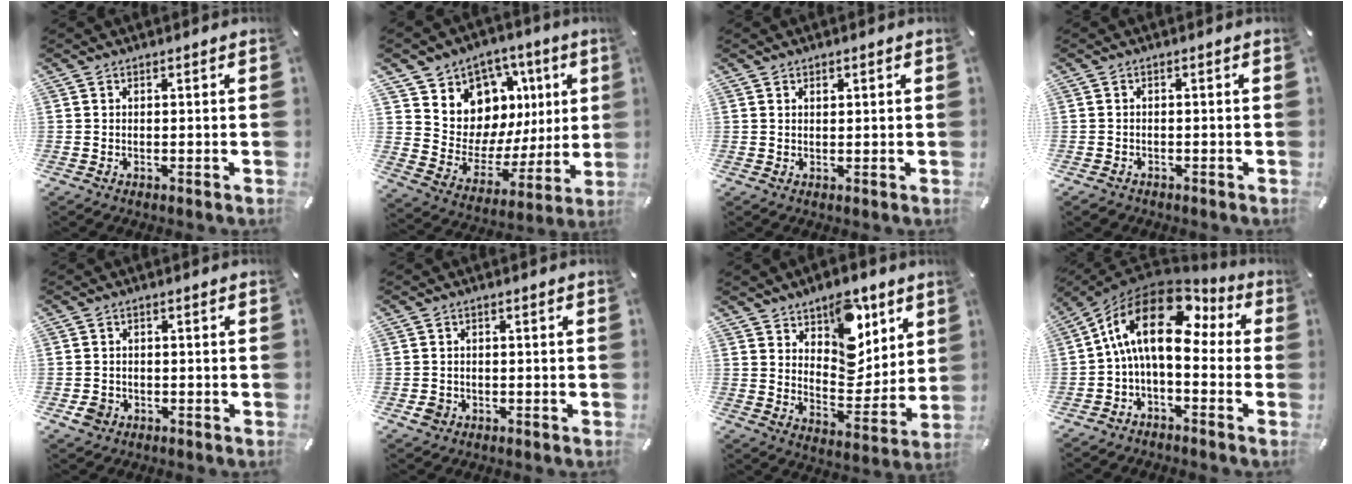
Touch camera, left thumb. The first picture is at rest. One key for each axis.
{"total": 10.1, "fx": 4.9, "fy": 8.8, "fz": 1.4, "tx": -0.024, "ty": -0.070, "tz": 0.097}
{"total": 0.9, "fx": 0.5, "fy": 0.6, "fz": 0.5, "tx": -0.002, "ty": -0.003, "tz": 0.007}
{"total": 1.2, "fx": -0.9, "fy": 0.7, "fz": 0.3, "tx": -0.006, "ty": 0.004, "tz": -0.021}
{"total": 3.4, "fx": -1.4, "fy": 2.8, "fz": 1.2, "tx": -0.026, "ty": 0.004, "tz": -0.028}
{"total": 2.8, "fx": -1.0, "fy": 2.4, "fz": 1.0, "tx": -0.016, "ty": 0.004, "tz": -0.020}
{"total": 12.7, "fx": 8.2, "fy": 8.1, "fz": 5.3, "tx": -0.054, "ty": -0.068, "tz": 0.147}
{"total": 16.5, "fx": 2.8, "fy": 9.1, "fz": 13.5, "tx": -0.263, "ty": -0.011, "tz": 0.041}